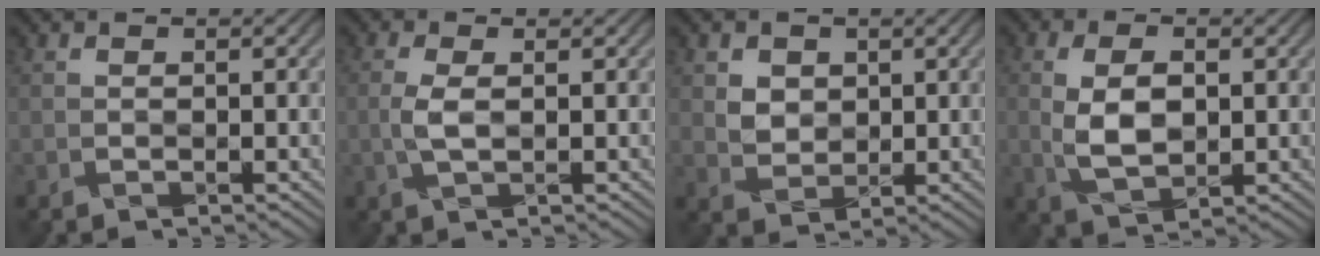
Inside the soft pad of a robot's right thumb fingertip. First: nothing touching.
{"total": 2.0, "force": [-0.2, 0.7, 1.9], "torque": [-0.049, -0.001, -0.002]}
{"total": 2.5, "force": [1.3, 2.1, 0.3], "torque": [-0.019, -0.007, 0.028]}
{"total": 5.1, "force": [0.2, 2.8, 4.3], "torque": [-0.097, -0.006, 0.008]}